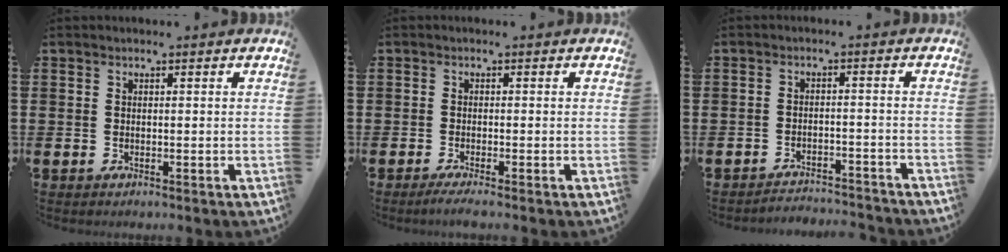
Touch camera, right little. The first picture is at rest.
{"total": 1.3, "force": [-0.8, 0.0, 1.1], "torque": [-0.016, -0.002, -0.014]}
{"total": 2.6, "force": [-2.6, -0.1, -0.2], "torque": [-0.003, 0.004, -0.057]}